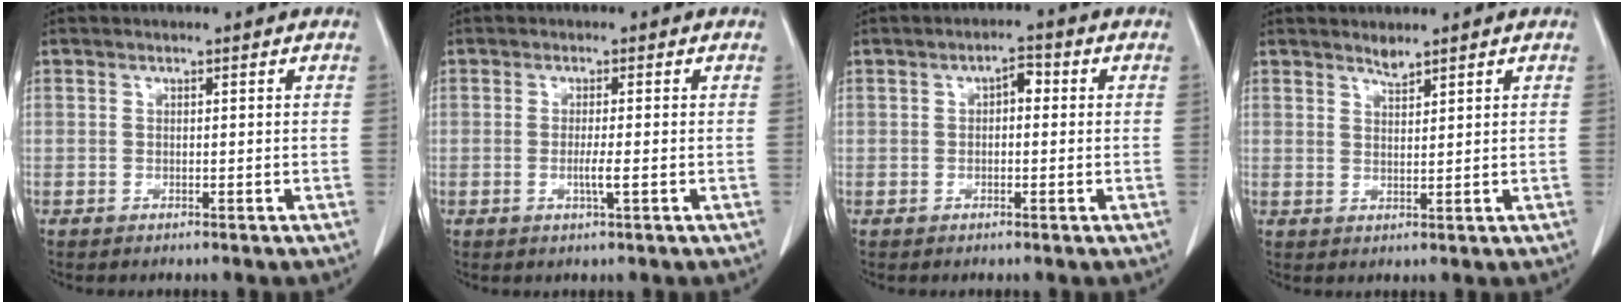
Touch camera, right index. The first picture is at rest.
{"total": 2.6, "force": [-0.7, 0.2, 2.5], "torque": [-0.050, -0.002, -0.011]}
{"total": 3.0, "force": [0.4, 1.5, 2.6], "torque": [-0.041, 0.017, 0.004]}
{"total": 2.0, "force": [1.9, 0.4, 0.7], "torque": [-0.012, -0.003, 0.038]}